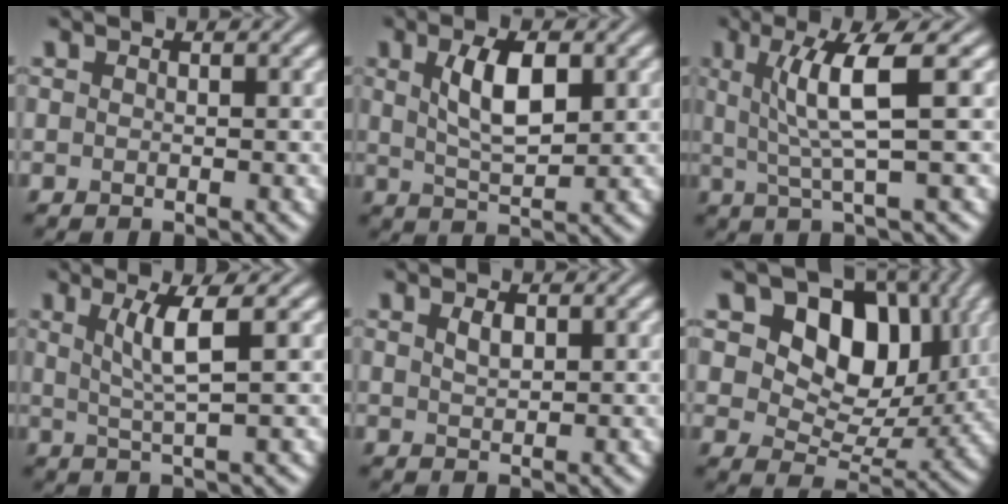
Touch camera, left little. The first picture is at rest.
{"total": 4.9, "force": [1.4, 2.0, 4.3], "torque": [-0.088, 0.003, 0.028]}
{"total": 5.6, "force": [1.2, 0.9, 5.4], "torque": [-0.098, 0.004, 0.024]}
{"total": 3.7, "force": [1.1, 0.5, 3.5], "torque": [-0.064, -0.002, 0.026]}
{"total": 1.3, "force": [0.6, 0.6, 1.0], "torque": [-0.021, 0.001, 0.015]}
{"total": 10.8, "force": [3.9, 7.2, 7.1], "torque": [-0.104, 0.001, 0.049]}